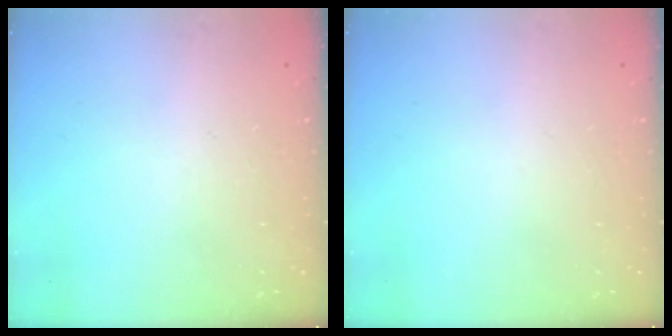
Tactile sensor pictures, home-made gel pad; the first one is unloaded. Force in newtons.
{"total": 0.0}